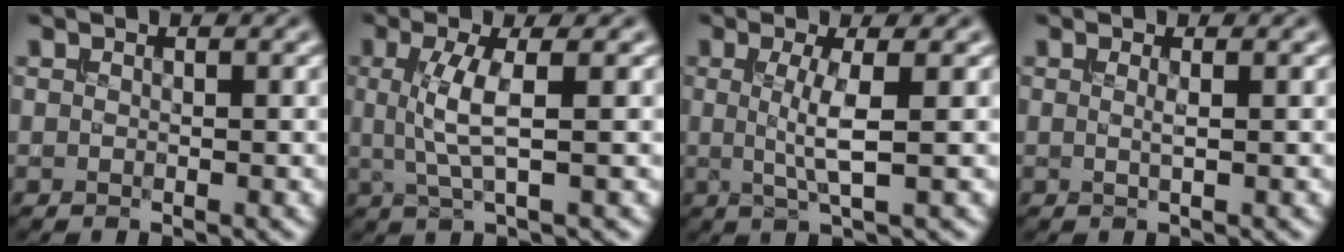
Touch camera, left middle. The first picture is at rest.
{"total": 3.7, "force": [0.3, 0.7, 3.6], "torque": [-0.080, -0.001, 0.008]}
{"total": 3.2, "force": [0.1, 0.4, 3.2], "torque": [-0.063, -0.005, 0.002]}
{"total": 0.8, "force": [0.1, 0.0, 0.8], "torque": [-0.012, 0.001, -0.001]}